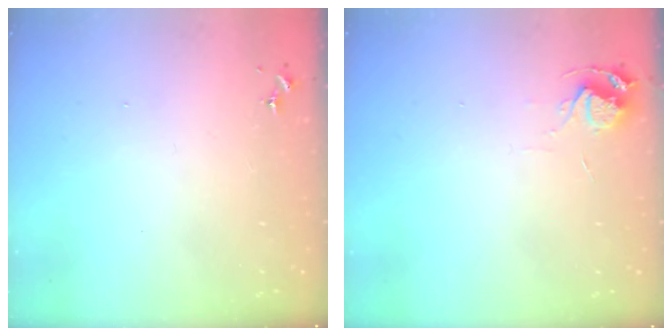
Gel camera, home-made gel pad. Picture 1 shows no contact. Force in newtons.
{"total": 5.8, "press": 5.8, "slide": 0.6}